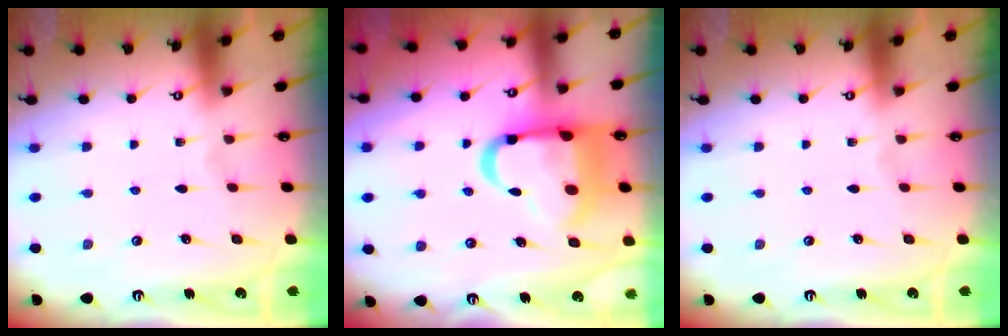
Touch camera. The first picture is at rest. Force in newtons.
{"total": 17.2, "press": 17.1, "slide": 1.9}
{"total": 0.0}